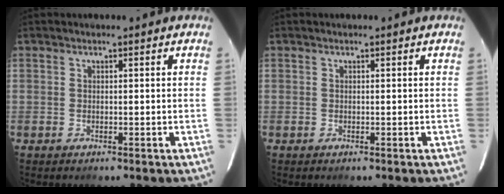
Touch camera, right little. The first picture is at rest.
{"total": 0.0}